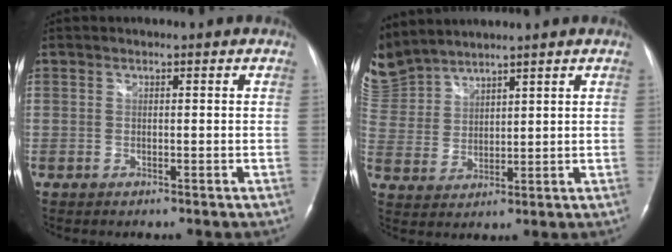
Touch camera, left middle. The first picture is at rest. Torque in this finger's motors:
{"motor_torque": [1.06, -1.07, 0.13, -0.05]}